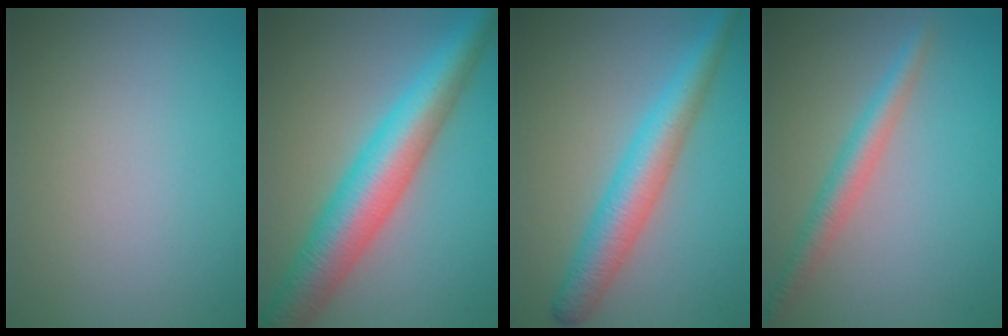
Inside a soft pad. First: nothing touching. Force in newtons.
{"total": 8.4, "press": 8.4, "slide": 0.2}
{"total": 5.2, "press": 5.2, "slide": 0.1}
{"total": 2.9, "press": 2.9, "slide": 0.2}